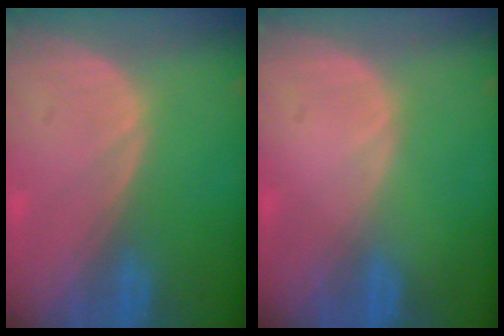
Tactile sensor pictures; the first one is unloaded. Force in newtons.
{"total": 0.0}